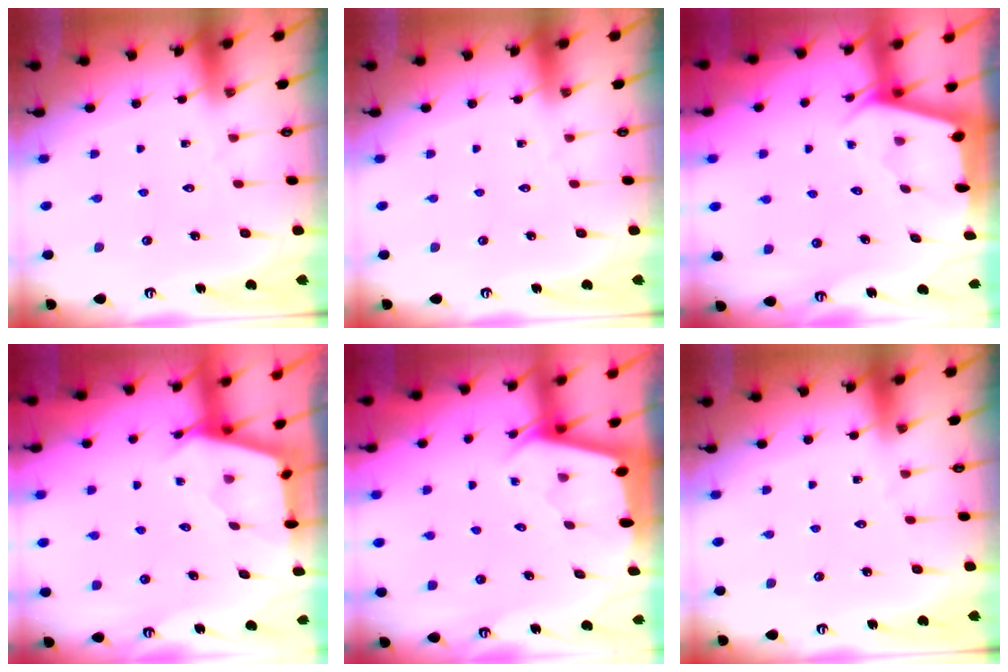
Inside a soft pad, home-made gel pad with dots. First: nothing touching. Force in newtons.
{"total": 0.0}
{"total": 2.4, "press": 2.4, "slide": 0.3}
{"total": 3.0, "press": 3.0, "slide": 0.4}
{"total": 2.3, "press": 2.3, "slide": 0.3}
{"total": 0.0}